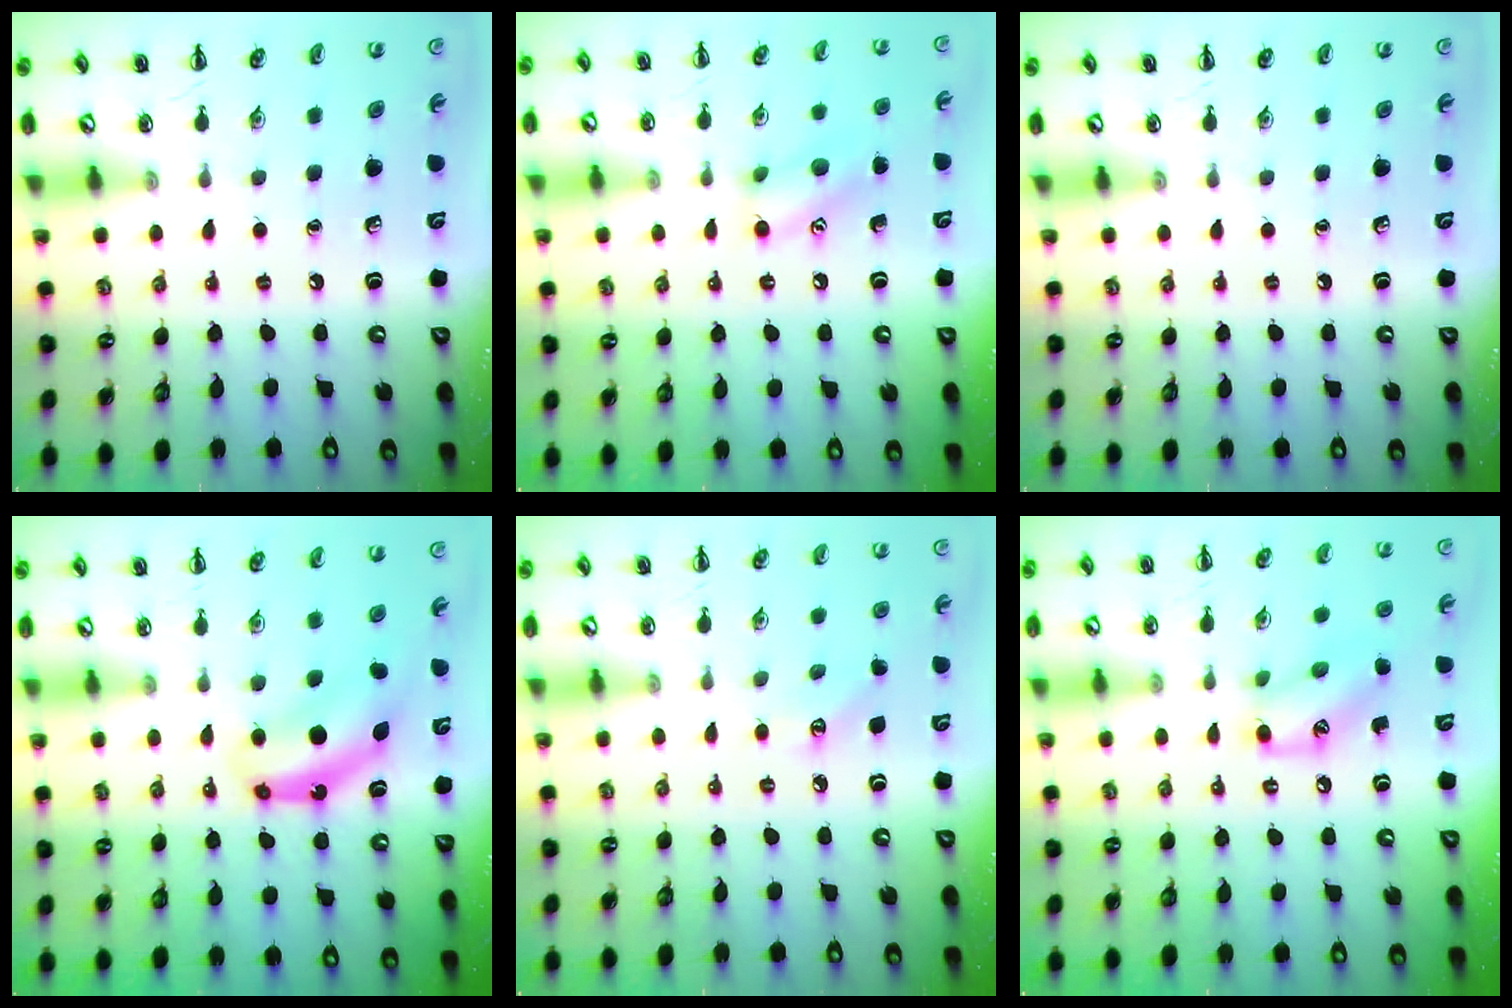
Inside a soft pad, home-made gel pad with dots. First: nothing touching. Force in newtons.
{"total": 9.9, "press": 9.9, "slide": 0.8}
{"total": 0.0}
{"total": 6.9, "press": 6.9, "slide": 0.2}
{"total": 3.4, "press": 3.3, "slide": 1.0}
{"total": 10.7, "press": 10.6, "slide": 0.6}